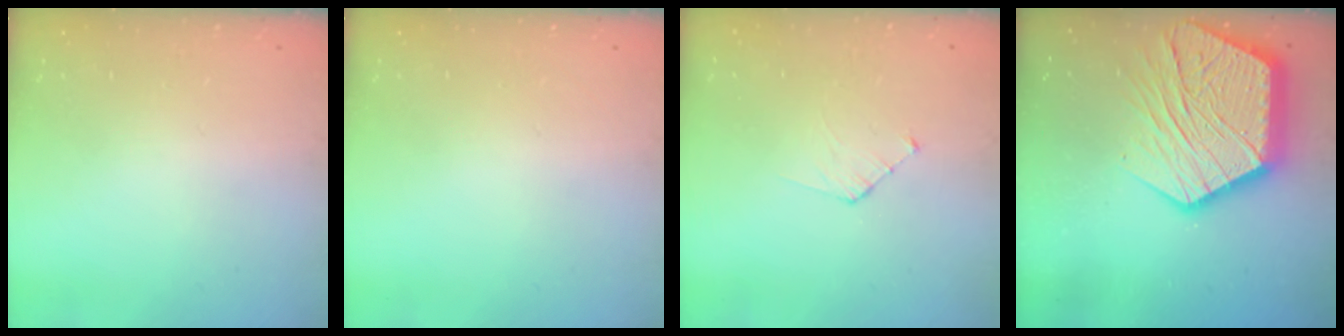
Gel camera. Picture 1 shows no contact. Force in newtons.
{"total": 0.0}
{"total": 3.7, "press": 3.7, "slide": 0.4}
{"total": 23.5, "press": 23.4, "slide": 2.1}